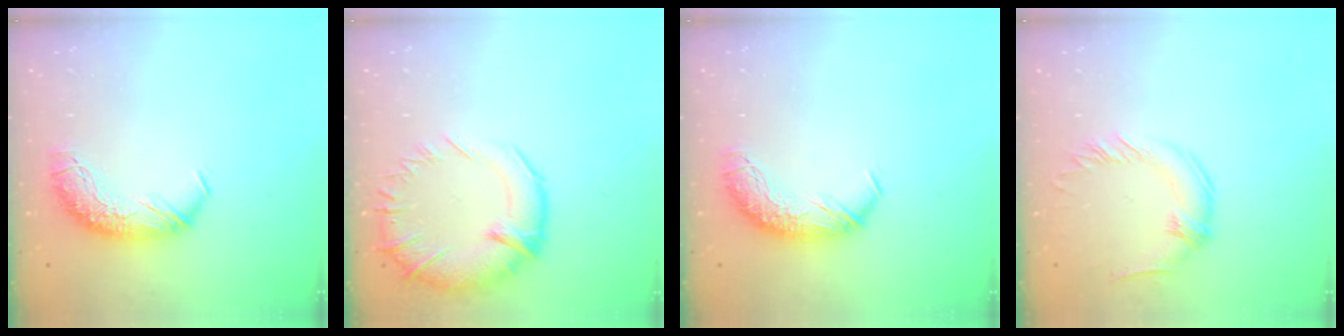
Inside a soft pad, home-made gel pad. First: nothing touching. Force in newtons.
{"total": 5.6, "press": 3.8, "slide": 4.1}
{"total": 0.0}
{"total": 0.0}